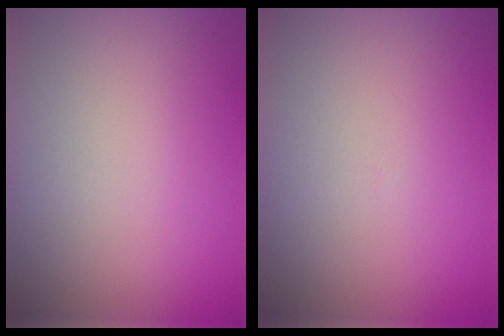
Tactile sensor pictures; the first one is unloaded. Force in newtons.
{"total": 0.0}